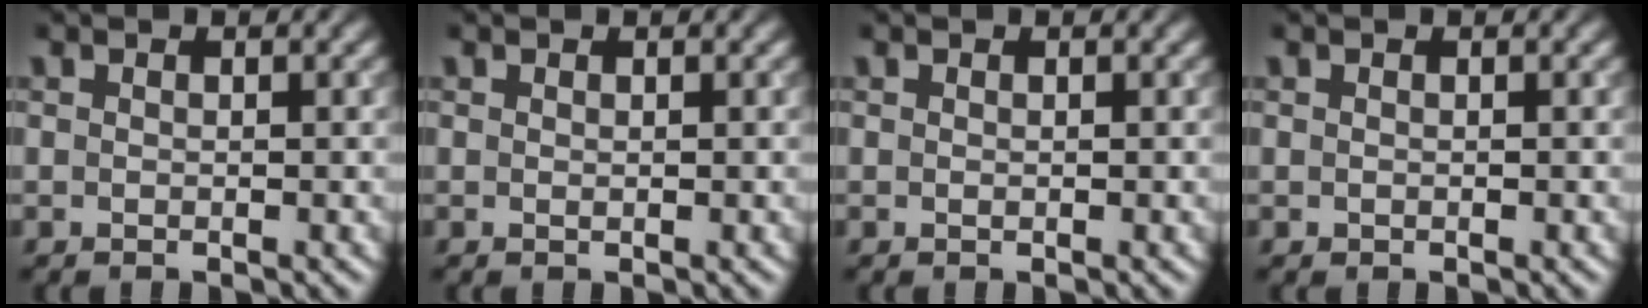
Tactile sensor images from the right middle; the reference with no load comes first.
{"total": 0.0}
{"total": 0.0}
{"total": 0.0}